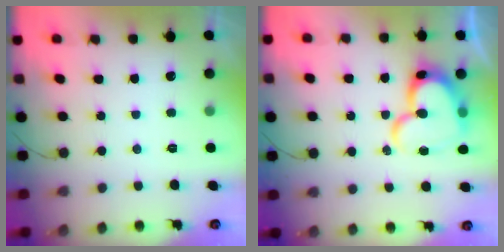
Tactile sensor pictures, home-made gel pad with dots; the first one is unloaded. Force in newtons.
{"total": 17.4, "press": 17.3, "slide": 1.6}